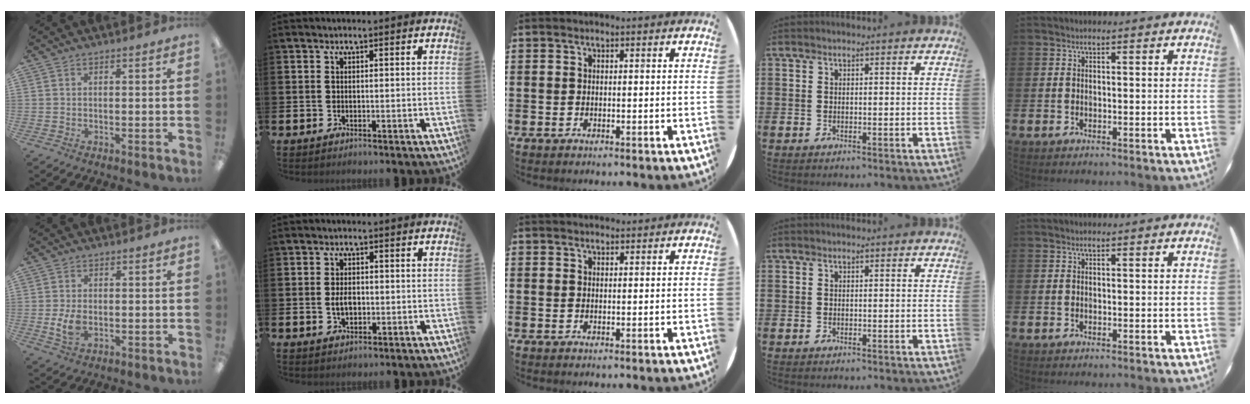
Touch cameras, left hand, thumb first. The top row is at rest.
{"thumb": {"total": 5.6, "force": [-0.7, 3.5, 4.3], "torque": [-0.083, -0.003, -0.015]}, "index": {"total": 2.7, "force": [-0.2, 1.7, 2.1], "torque": [-0.030, 0.001, -0.007]}, "middle": {"total": 0.9, "force": [0.9, 0.2, 0.0], "torque": [0.000, 0.001, 0.017]}}